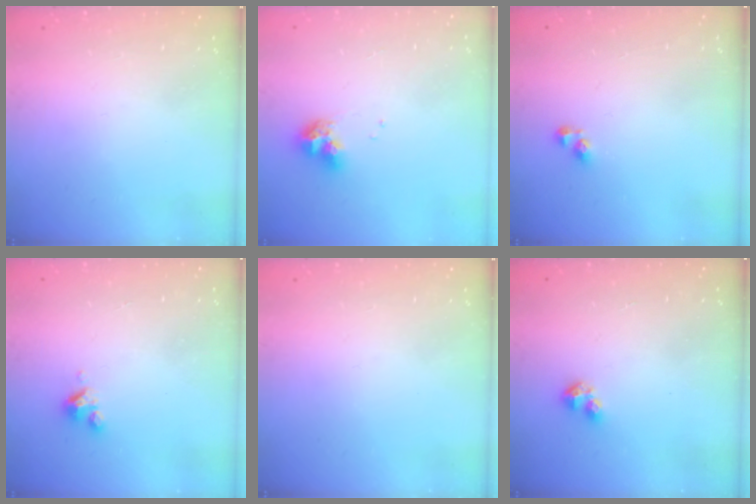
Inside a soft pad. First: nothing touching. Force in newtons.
{"total": 7.8, "press": 7.8, "slide": 0.8}
{"total": 3.0, "press": 3.0, "slide": 0.4}
{"total": 4.1, "press": 4.1, "slide": 0.4}
{"total": 0.0}
{"total": 2.4, "press": 2.4, "slide": 0.5}